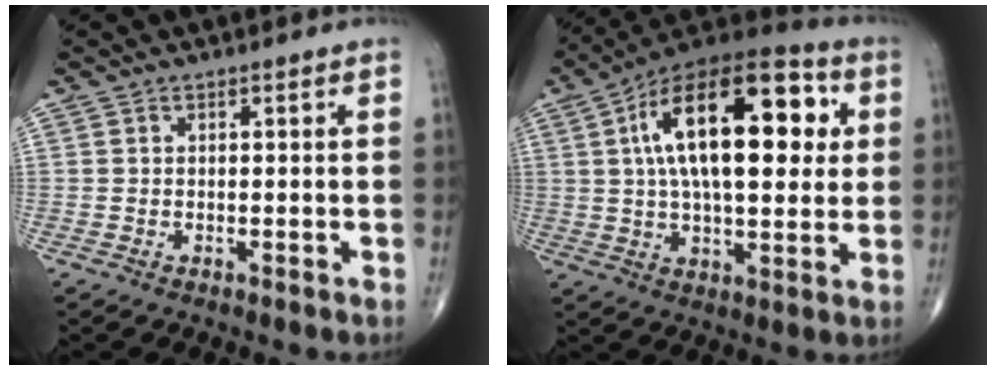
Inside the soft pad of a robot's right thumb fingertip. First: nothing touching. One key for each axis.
{"total": 25.0, "fx": 5.6, "fy": 11.3, "fz": 21.6, "tx": -0.337, "ty": 0.014, "tz": 0.080}